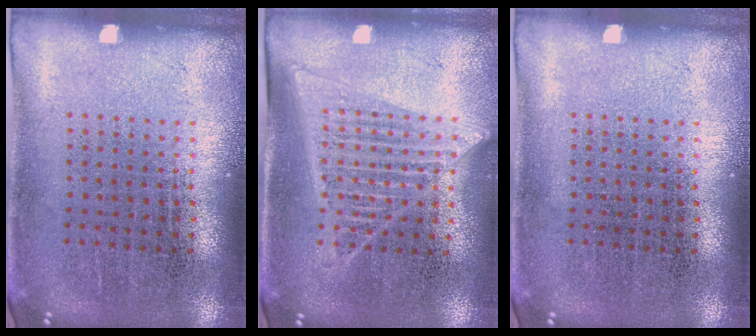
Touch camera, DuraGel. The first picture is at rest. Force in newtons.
{"total": 1.3, "press": 1.2, "slide": 0.5}
{"total": 0.0}